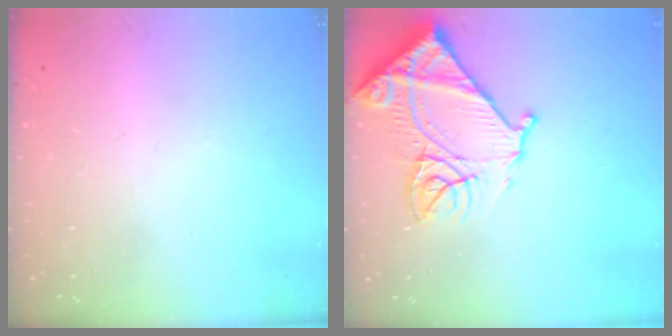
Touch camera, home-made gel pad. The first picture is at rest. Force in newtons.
{"total": 17.7, "press": 17.6, "slide": 1.9}